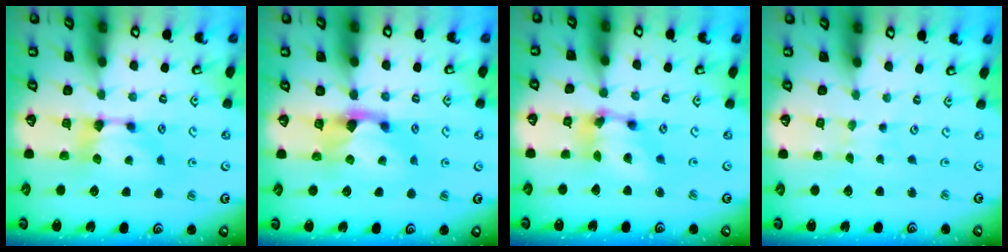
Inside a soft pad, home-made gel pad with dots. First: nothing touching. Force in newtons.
{"total": 1.5, "press": 1.2, "slide": 0.9}
{"total": 4.8, "press": 4.4, "slide": 1.9}
{"total": 4.1, "press": 4.1, "slide": 0.1}